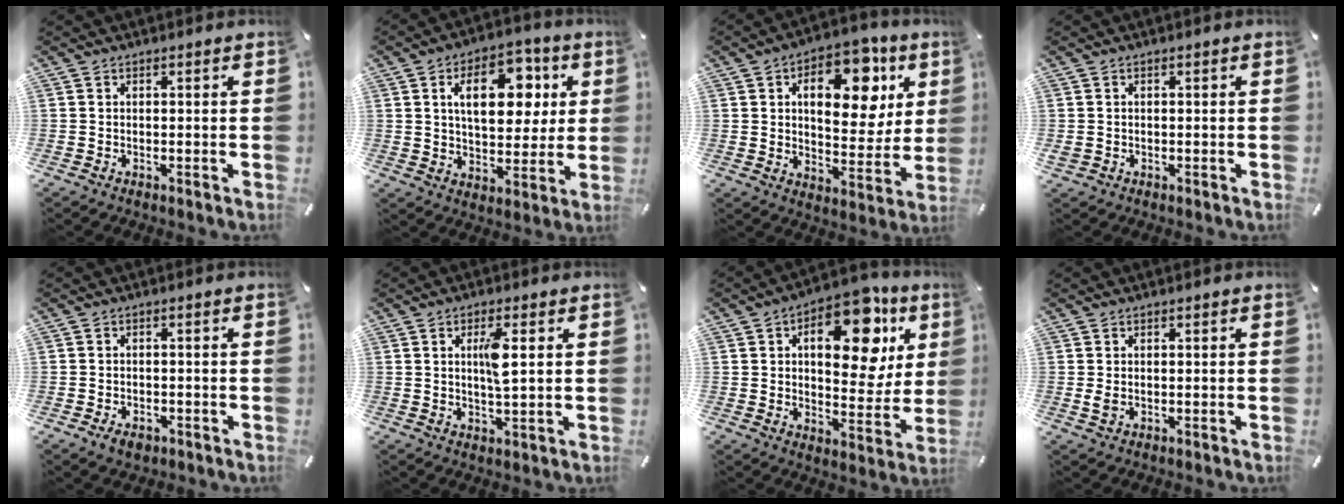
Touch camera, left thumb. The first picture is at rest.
{"total": 15.4, "force": [4.9, 9.6, 11.0], "torque": [-0.158, 0.000, 0.081]}
{"total": 17.1, "force": [7.0, 9.9, 12.0], "torque": [-0.155, -0.032, 0.112]}
{"total": 1.3, "force": [-0.3, 1.1, 0.5], "torque": [-0.010, 0.004, -0.006]}
{"total": 2.7, "force": [-1.5, 1.7, 1.4], "torque": [-0.031, 0.003, -0.029]}
{"total": 6.3, "force": [1.4, 1.5, 5.9], "torque": [-0.103, -0.005, 0.018]}
{"total": 19.1, "force": [8.1, 10.1, 14.1], "torque": [-0.180, -0.041, 0.130]}
{"total": 1.4, "force": [0.1, 0.8, 1.1], "torque": [-0.030, -0.003, -0.001]}